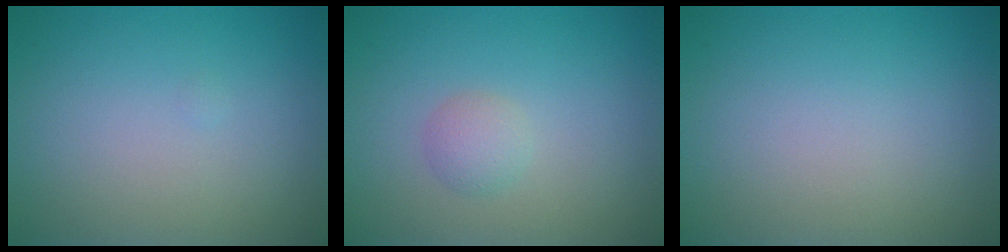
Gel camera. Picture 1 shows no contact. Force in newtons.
{"total": 1.5, "press": 1.4, "slide": 0.1}
{"total": 0.0}